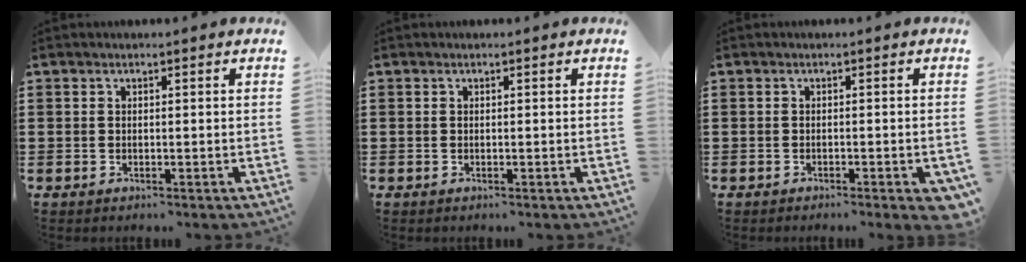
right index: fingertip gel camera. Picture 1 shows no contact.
{"total": 0.0}
{"total": 1.4, "force": [-1.0, 0.2, 0.9], "torque": [-0.017, -0.001, -0.019]}